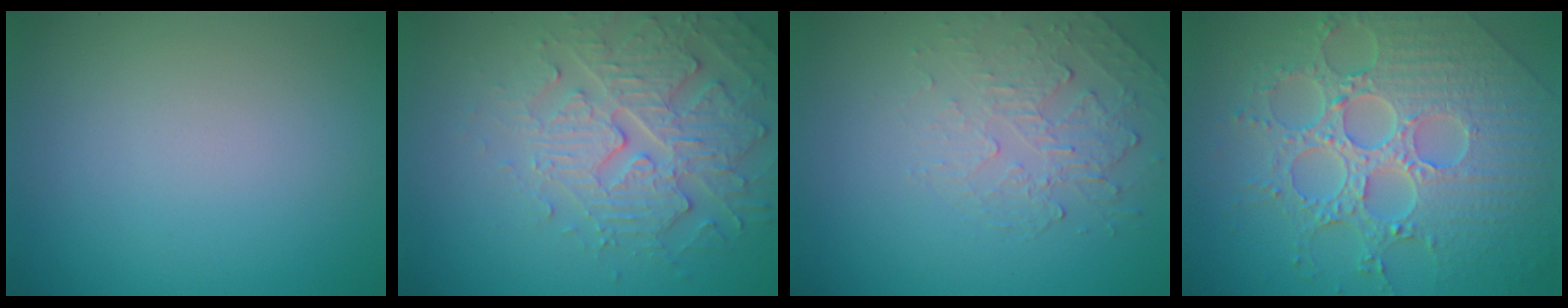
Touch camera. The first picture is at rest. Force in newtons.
{"total": 4.7, "press": 4.3, "slide": 1.9}
{"total": 2.2, "press": 1.1, "slide": 1.9}
{"total": 8.6, "press": 6.3, "slide": 5.8}